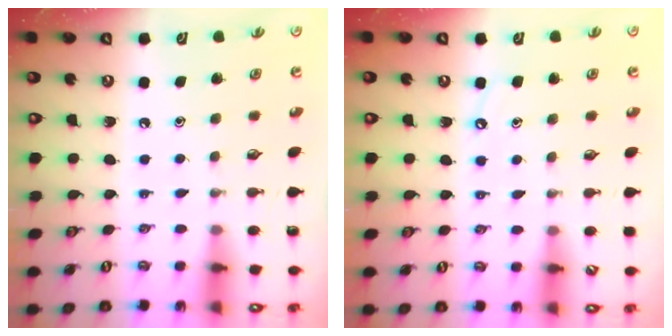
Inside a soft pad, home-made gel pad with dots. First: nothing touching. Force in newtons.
{"total": 4.7, "press": 4.6, "slide": 0.6}